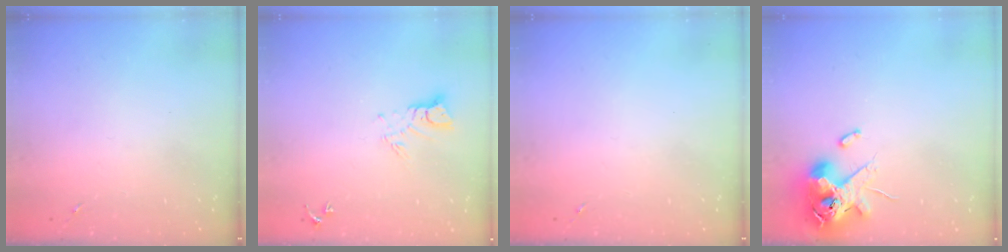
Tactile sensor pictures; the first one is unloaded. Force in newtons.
{"total": 5.7, "press": 5.7, "slide": 0.5}
{"total": 0.0}
{"total": 12.9, "press": 12.7, "slide": 2.2}